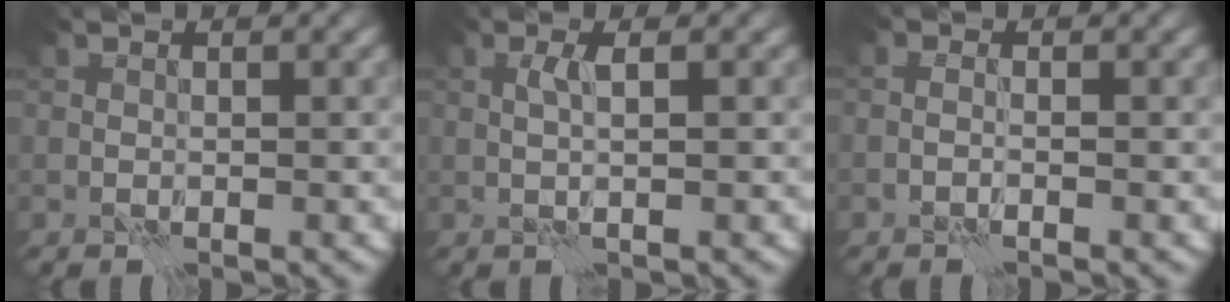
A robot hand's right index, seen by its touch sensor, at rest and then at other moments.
{"total": 1.5, "force": [0.9, -0.7, 1.0], "torque": [-0.017, 0.005, 0.014]}
{"total": 0.7, "force": [-0.6, -0.1, 0.3], "torque": [-0.007, 0.006, -0.019]}